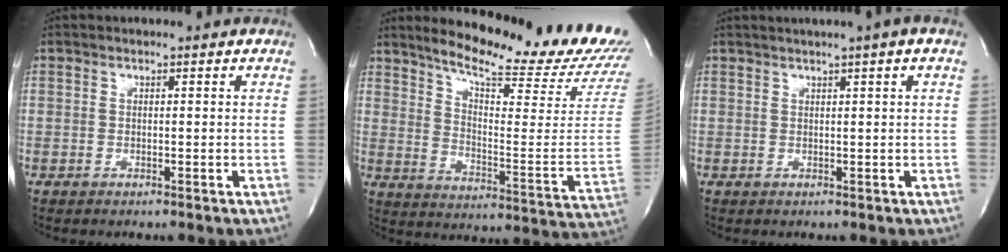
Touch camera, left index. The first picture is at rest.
{"total": 22.2, "force": [20.1, 1.2, 9.5], "torque": [-0.146, -0.111, 0.253]}
{"total": 2.8, "force": [1.4, -0.7, 2.4], "torque": [-0.038, 0.008, 0.022]}